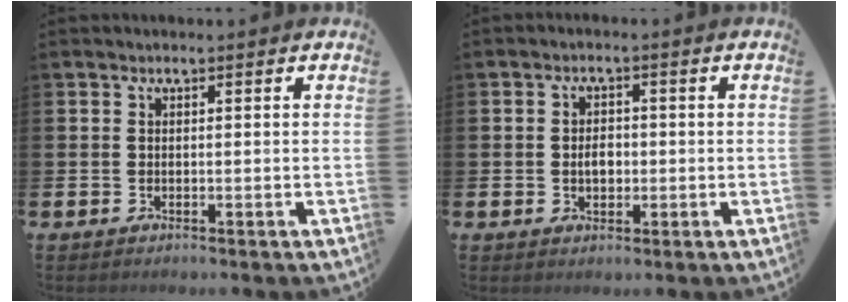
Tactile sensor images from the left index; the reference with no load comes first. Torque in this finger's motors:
{"motor_torque": [0.13, 0.08, 0.06, 0.07]}